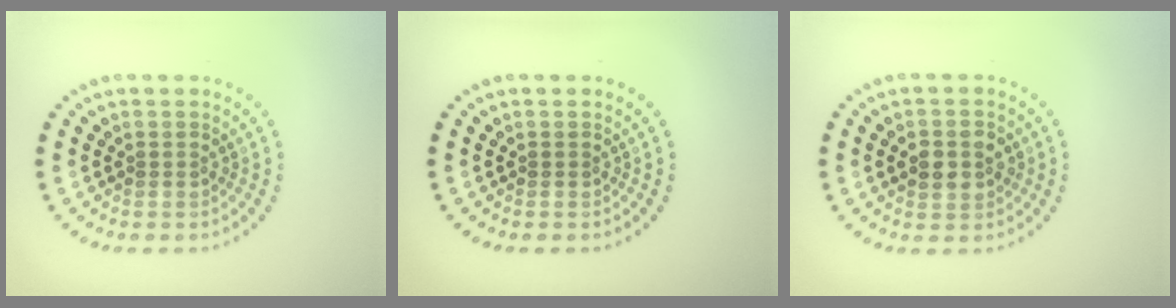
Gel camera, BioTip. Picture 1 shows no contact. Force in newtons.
{"total": 0.0}
{"total": 2.4, "press": 2.4, "slide": 0.2}